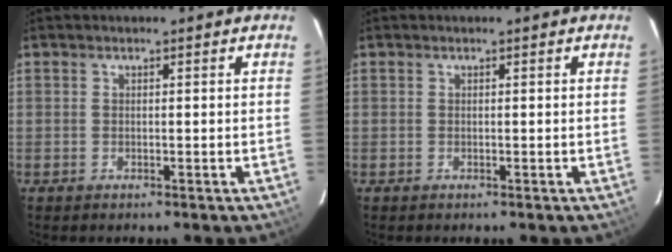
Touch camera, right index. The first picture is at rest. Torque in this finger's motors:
{"motor_torque": [0.00, 0.00, 0.00, 0.00]}